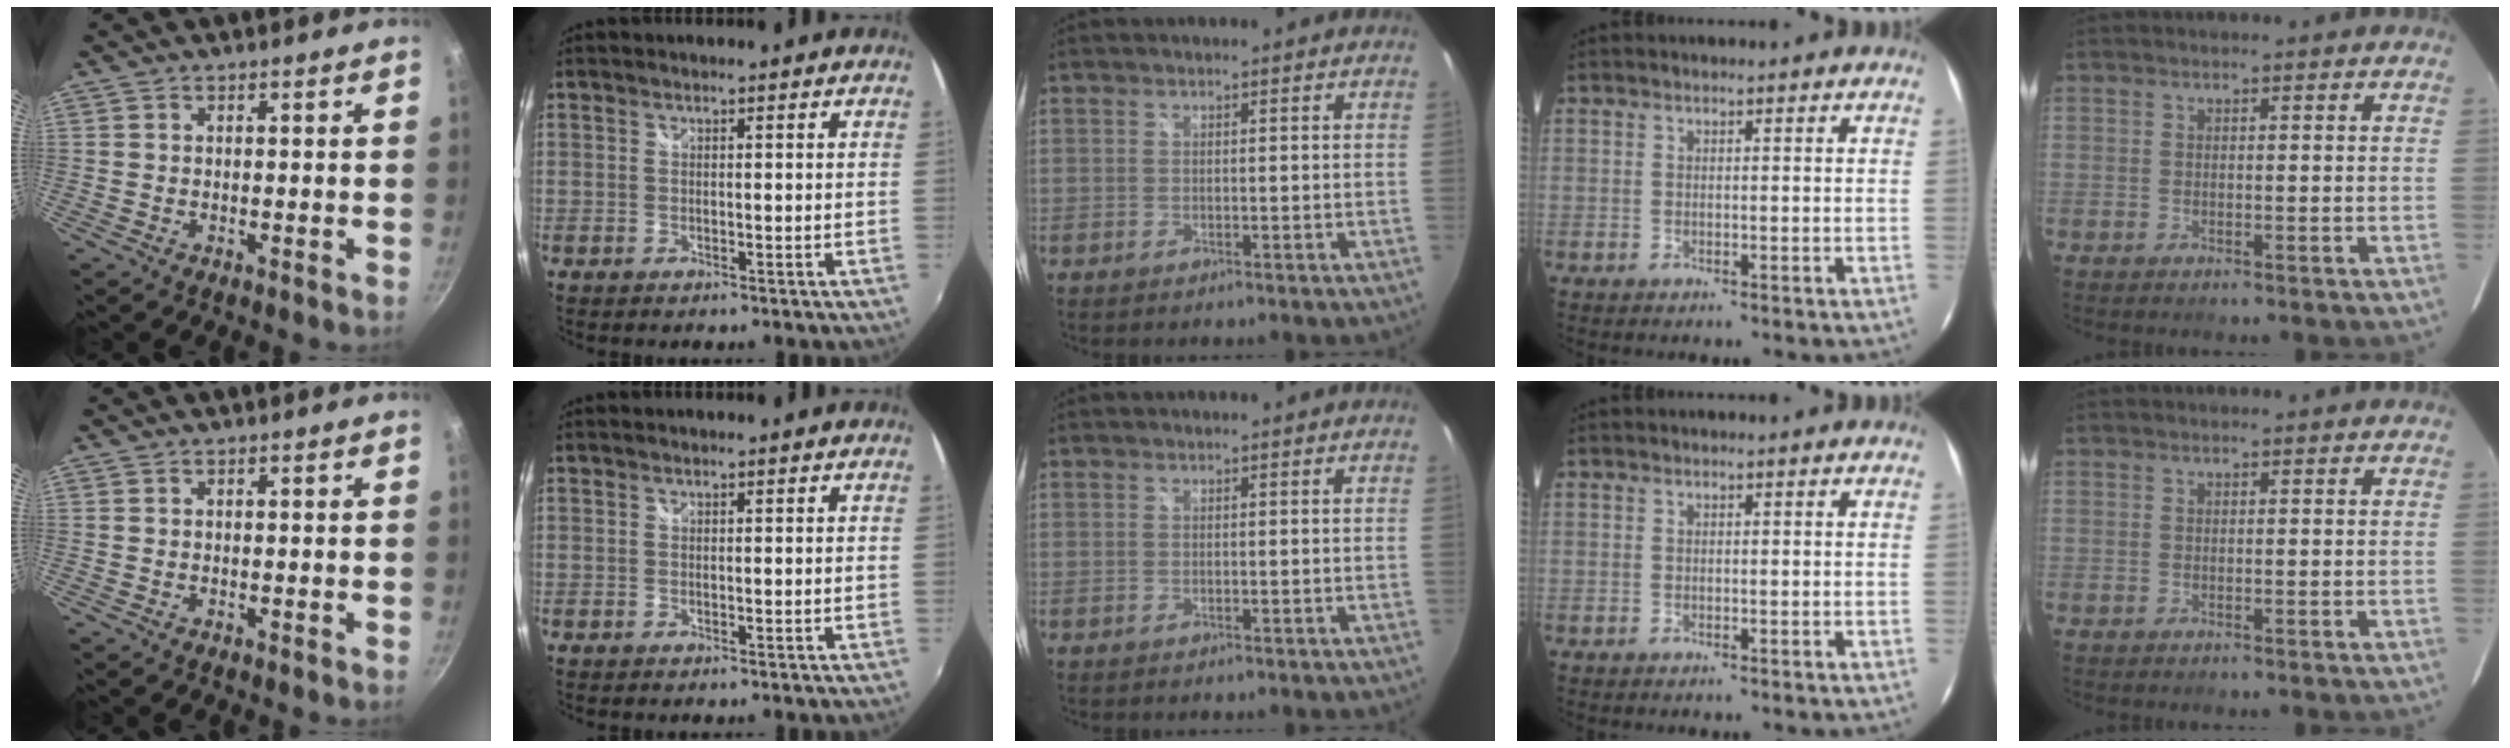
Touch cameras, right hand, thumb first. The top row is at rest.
{}